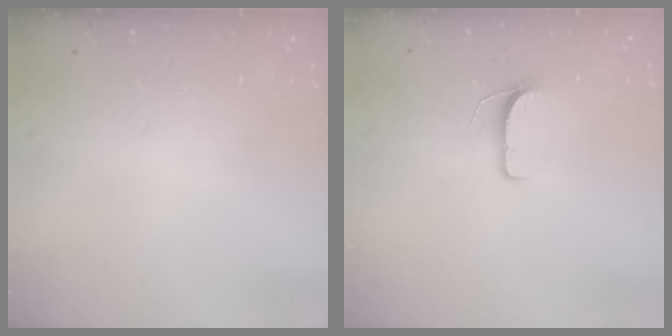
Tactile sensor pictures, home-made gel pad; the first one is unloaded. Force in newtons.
{"total": 6.1, "press": 6.1, "slide": 0.5}